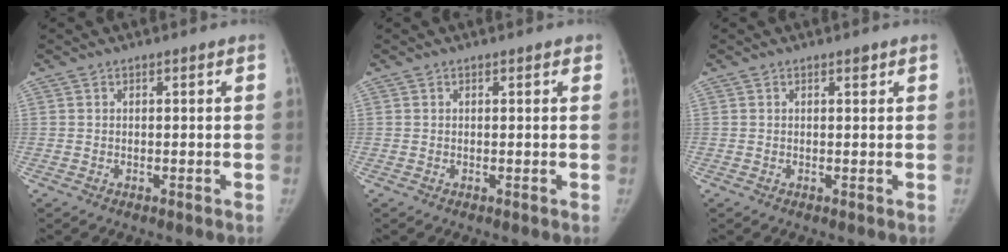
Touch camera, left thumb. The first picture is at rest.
{"total": 0.8, "force": [0.5, 0.4, 0.5], "torque": [0.000, 0.000, 0.002]}
{"total": 0.9, "force": [0.5, 0.4, 0.5], "torque": [-0.002, -0.002, 0.007]}